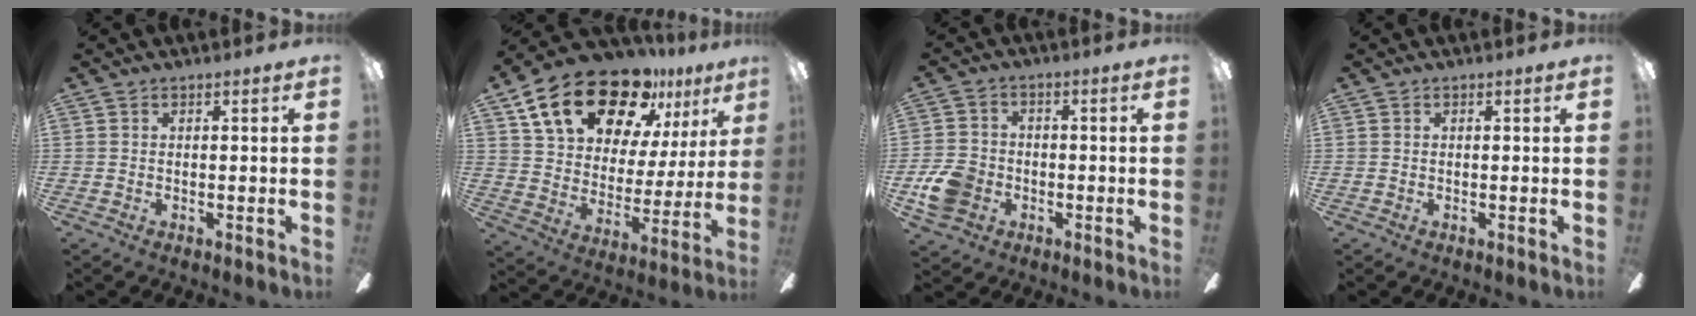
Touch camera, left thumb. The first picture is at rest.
{"total": 22.5, "force": [15.2, 11.4, 12.0], "torque": [-0.201, -0.088, 0.272]}
{"total": 8.9, "force": [-2.9, 7.1, 4.5], "torque": [-0.103, 0.020, -0.054]}
{"total": 0.0}